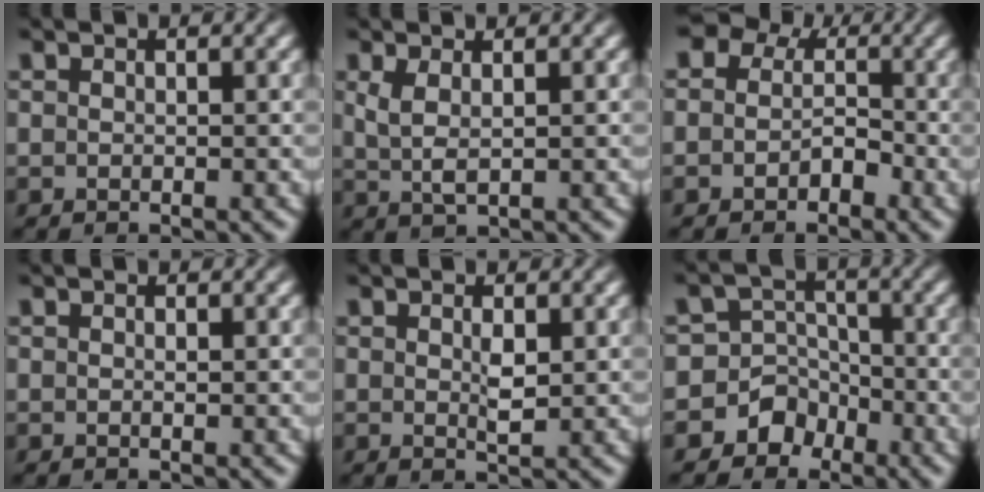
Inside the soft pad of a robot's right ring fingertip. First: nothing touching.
{"total": 2.5, "force": [0.6, 1.2, 2.1], "torque": [-0.051, -0.013, 0.021]}
{"total": 6.6, "force": [1.0, 6.0, 2.6], "torque": [-0.040, 0.009, -0.005]}
{"total": 0.0}
{"total": 1.2, "force": [0.2, 0.2, 1.1], "torque": [-0.028, -0.011, 0.005]}
{"total": 8.7, "force": [-3.0, 7.8, 2.4], "torque": [-0.075, -0.039, -0.050]}